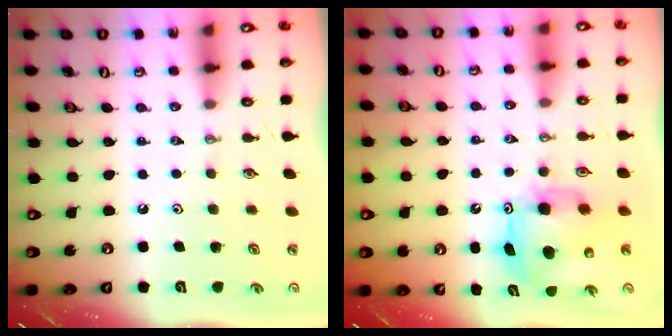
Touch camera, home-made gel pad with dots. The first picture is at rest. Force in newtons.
{"total": 10.0, "press": 10.0, "slide": 0.5}